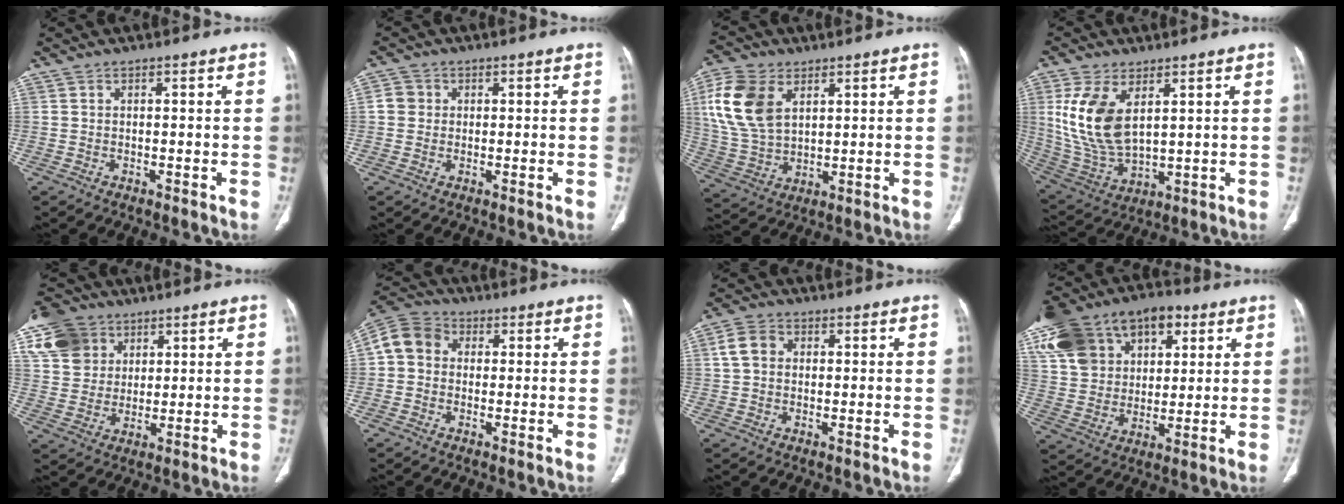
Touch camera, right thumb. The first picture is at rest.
{"total": 3.1, "force": [0.3, 2.9, 1.0], "torque": [-0.006, 0.006, 0.003]}
{"total": 14.3, "force": [5.0, 9.2, 9.8], "torque": [-0.202, -0.008, 0.107]}
{"total": 13.9, "force": [4.3, 7.4, 10.9], "torque": [-0.224, -0.017, 0.104]}
{"total": 11.9, "force": [5.6, 9.6, 4.5], "torque": [-0.070, -0.003, 0.111]}
{"total": 8.1, "force": [0.9, 6.8, 4.2], "torque": [-0.073, 0.025, 0.002]}
{"total": 5.3, "force": [1.0, 4.1, 3.2], "torque": [-0.057, 0.011, 0.017]}
{"total": 22.8, "force": [10.1, 15.5, 13.2], "torque": [-0.238, 0.028, 0.178]}